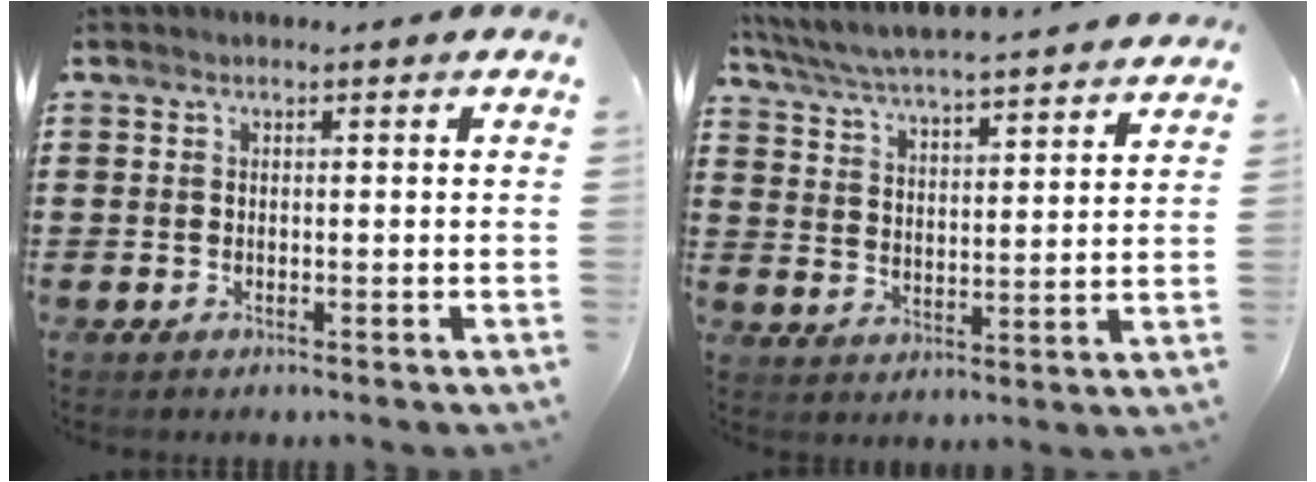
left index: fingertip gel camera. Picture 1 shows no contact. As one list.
[{"total": 5.2, "force": [5.1, -0.3, 1.2], "torque": [-0.048, -0.039, 0.082]}]